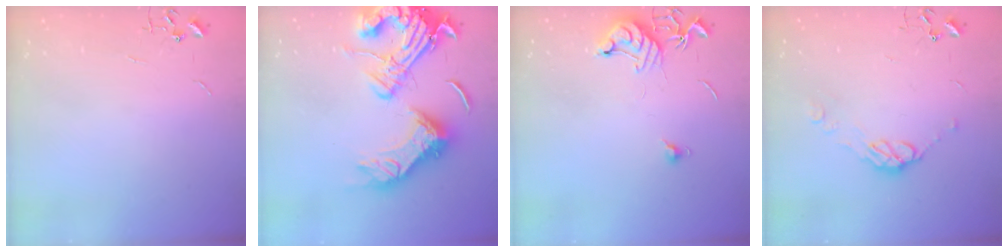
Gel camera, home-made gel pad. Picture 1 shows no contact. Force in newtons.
{"total": 25.4, "press": 25.1, "slide": 3.8}
{"total": 9.9, "press": 9.9, "slide": 0.8}
{"total": 7.8, "press": 7.8, "slide": 0.6}